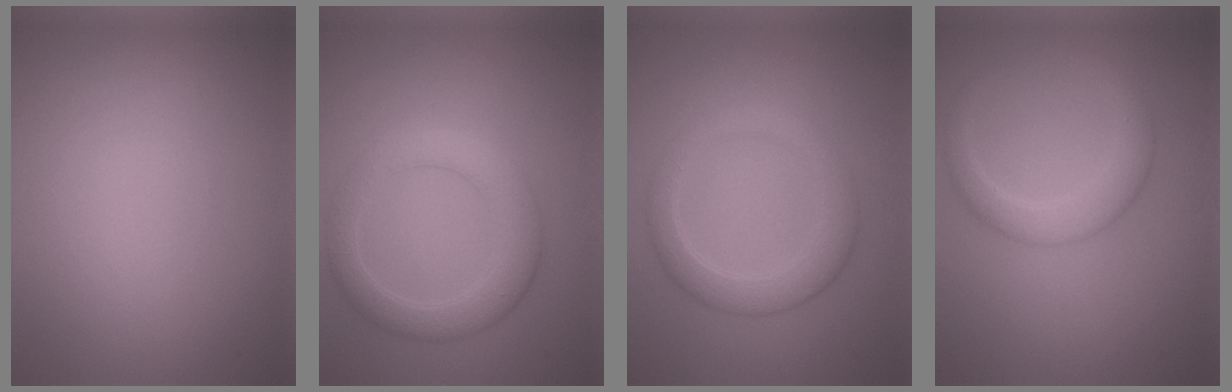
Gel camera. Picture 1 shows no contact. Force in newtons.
{"total": 4.1, "press": 4.1, "slide": 0.2}
{"total": 3.5, "press": 3.5, "slide": 0.0}
{"total": 3.1, "press": 3.1, "slide": 0.3}